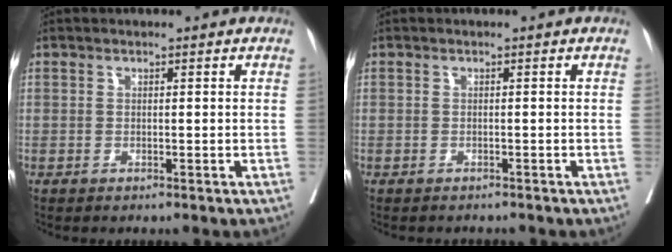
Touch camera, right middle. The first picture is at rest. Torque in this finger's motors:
{"motor_torque": [0.07, -0.07, 0.00, 0.00]}